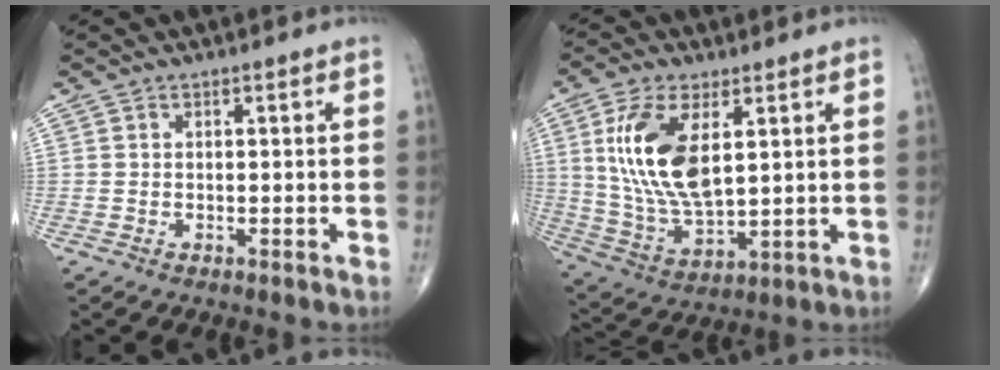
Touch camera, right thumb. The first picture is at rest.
{"total": 15.9, "force": [4.3, 7.6, 13.3], "torque": [-0.263, -0.019, 0.093]}